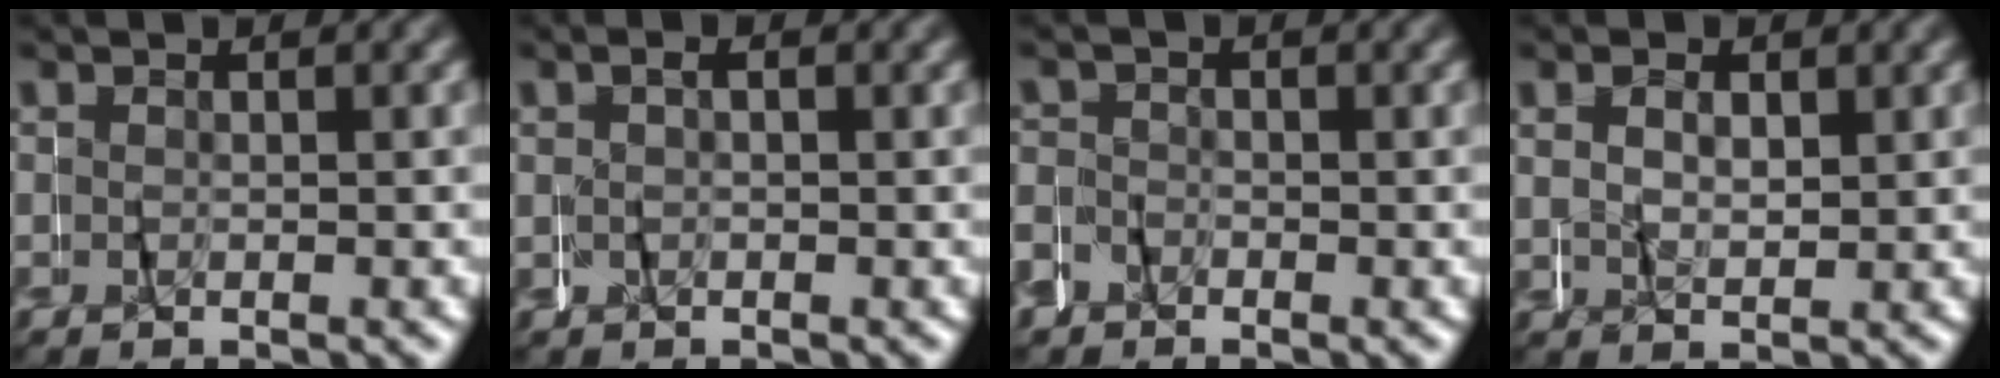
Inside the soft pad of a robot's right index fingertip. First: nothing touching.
{"total": 0.8, "force": [0.1, 0.8, 0.1], "torque": [-0.002, 0.003, 0.002]}
{"total": 3.2, "force": [-1.4, 2.9, -0.1], "torque": [0.001, 0.013, -0.038]}
{"total": 0.9, "force": [0.6, 0.6, 0.2], "torque": [-0.013, -0.003, 0.015]}